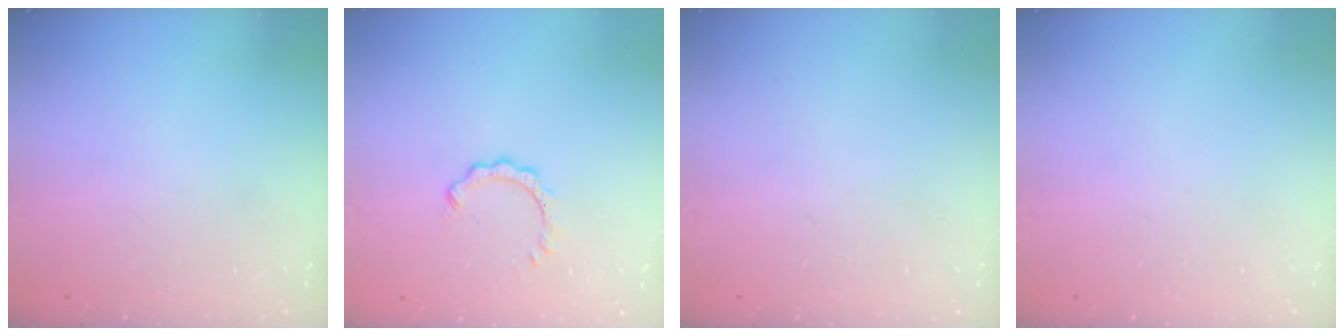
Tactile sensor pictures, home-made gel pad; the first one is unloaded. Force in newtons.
{"total": 3.8, "press": 3.8, "slide": 0.2}
{"total": 0.0}
{"total": 0.0}